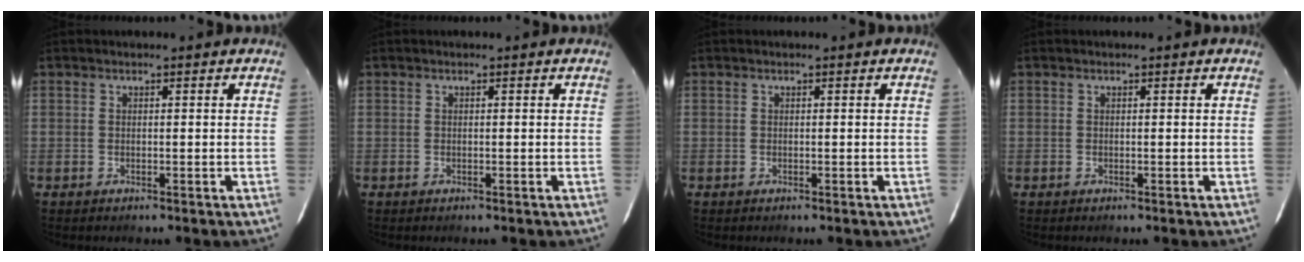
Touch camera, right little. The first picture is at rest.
{"total": 0.0}
{"total": 0.0}
{"total": 0.0}